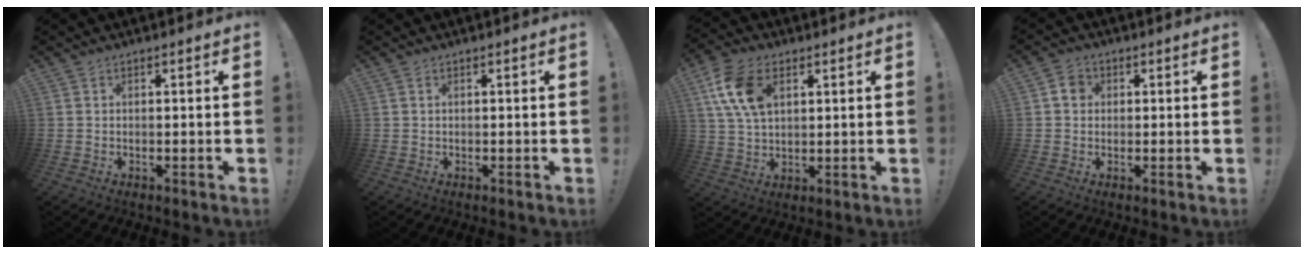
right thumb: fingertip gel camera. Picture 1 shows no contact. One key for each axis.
{"total": 0.0}
{"total": 13.2, "fx": 4.9, "fy": 8.3, "fz": 9.0, "tx": -0.191, "ty": -0.002, "tz": 0.093}
{"total": 4.2, "fx": 0.6, "fy": 3.6, "fz": 2.0, "tx": -0.030, "ty": 0.008, "tz": 0.011}